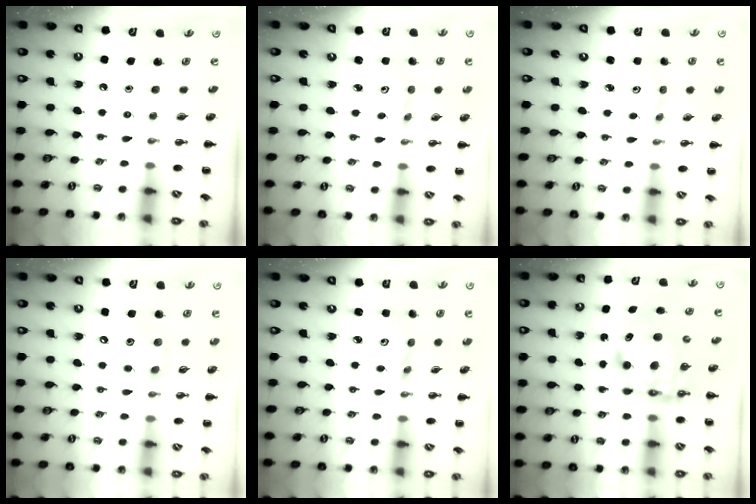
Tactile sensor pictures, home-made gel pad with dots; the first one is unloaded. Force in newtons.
{"total": 1.6, "press": 1.6, "slide": 0.4}
{"total": 1.6, "press": 1.5, "slide": 0.3}
{"total": 7.6, "press": 7.6, "slide": 0.6}
{"total": 3.2, "press": 3.2, "slide": 0.1}
{"total": 6.8, "press": 6.7, "slide": 1.3}